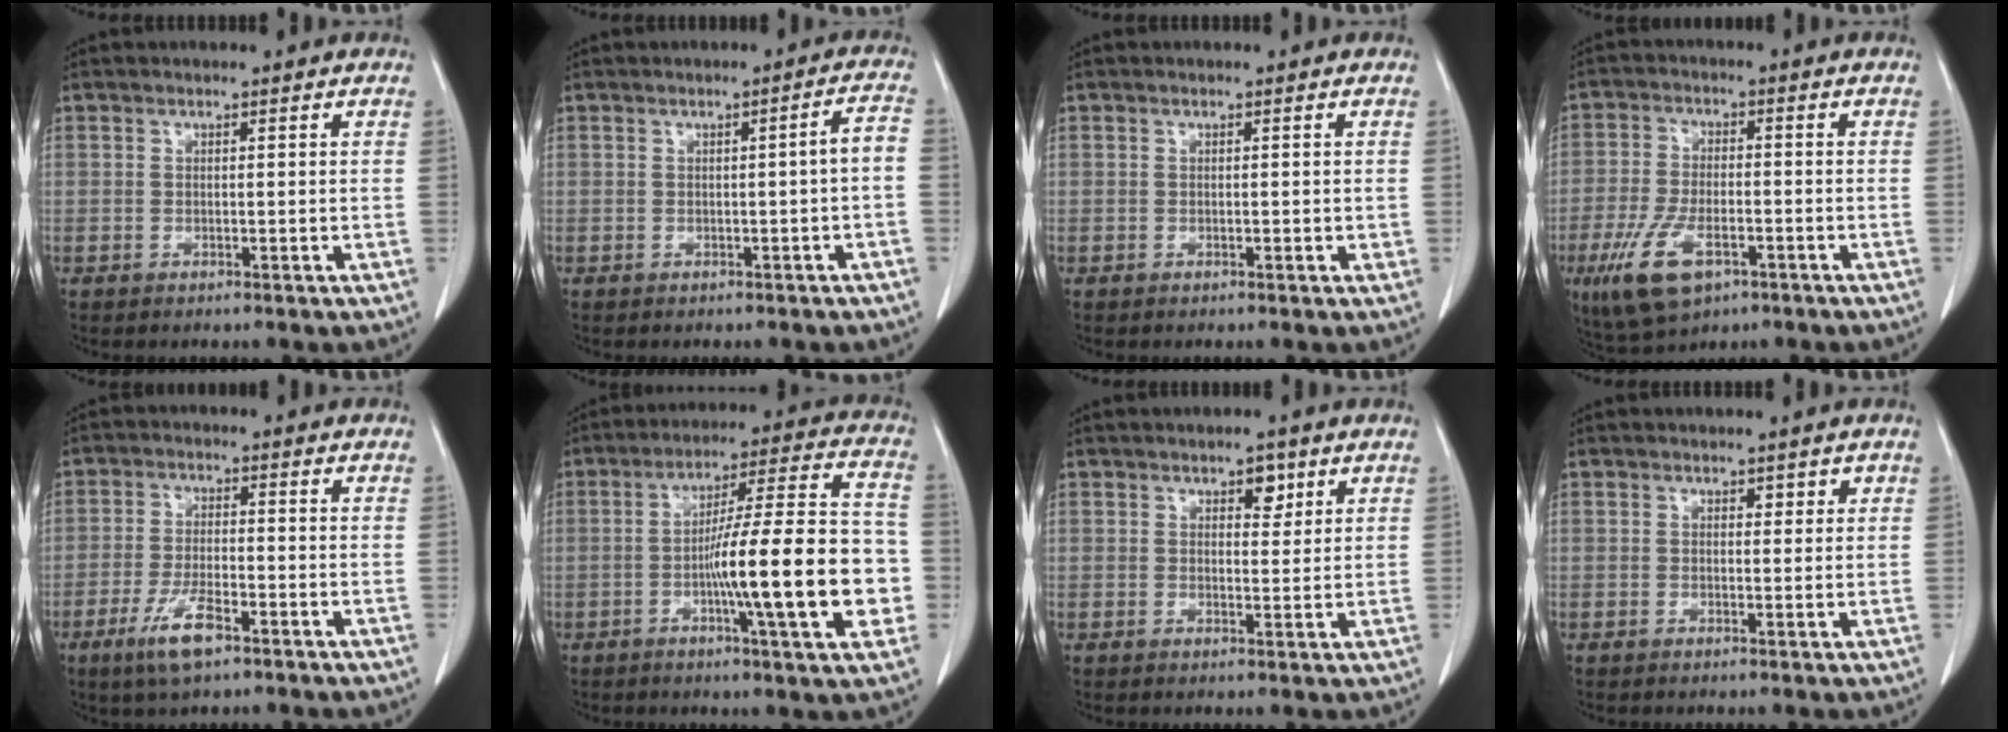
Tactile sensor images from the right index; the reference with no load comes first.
{"total": 3.0, "force": [-0.8, 0.0, 2.9], "torque": [-0.031, 0.008, -0.011]}
{"total": 0.8, "force": [-0.1, 0.3, 0.7], "torque": [-0.010, 0.000, 0.000]}
{"total": 9.7, "force": [-4.8, 4.3, 7.3], "torque": [-0.157, -0.011, -0.077]}
{"total": 6.6, "force": [-3.9, 1.5, 5.1], "torque": [-0.106, -0.008, -0.068]}
{"total": 18.6, "force": [-4.1, 1.5, 18.1], "torque": [-0.249, 0.016, -0.060]}
{"total": 2.8, "force": [1.6, 1.5, 1.8], "torque": [-0.021, 0.000, 0.023]}
{"total": 1.4, "force": [0.8, 0.9, 0.7], "torque": [-0.001, -0.001, 0.008]}